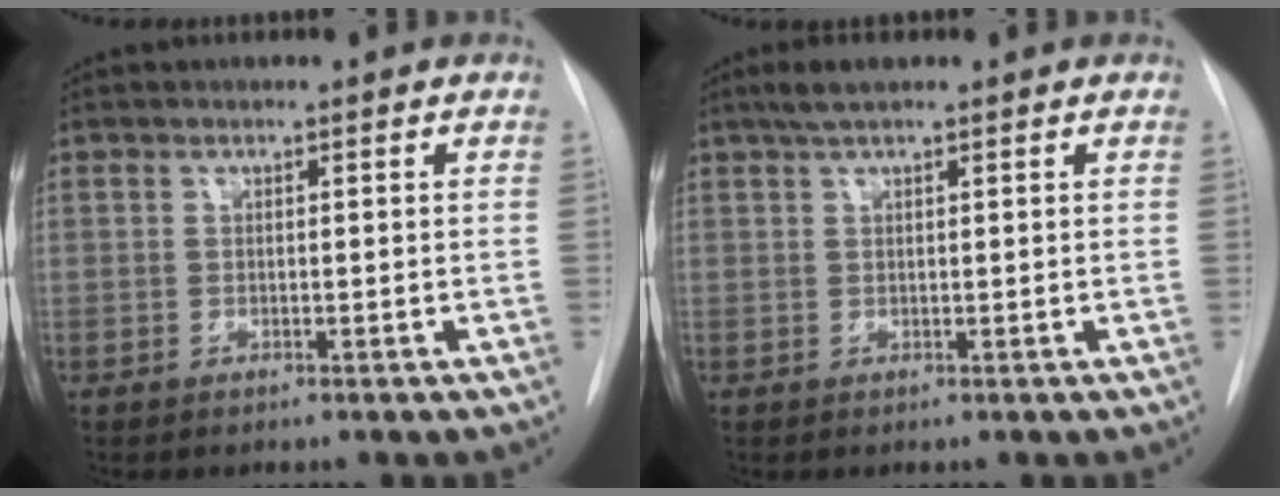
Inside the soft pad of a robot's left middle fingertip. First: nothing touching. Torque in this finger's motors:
{"motor_torque": [0.36, -0.32, 0.06, 0.01]}